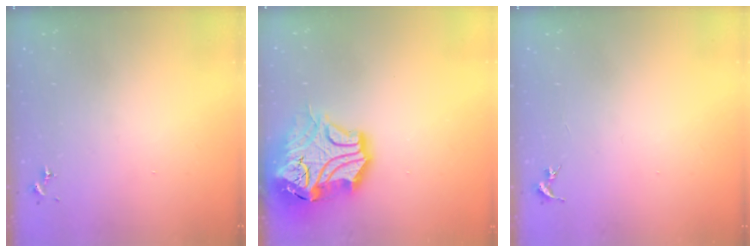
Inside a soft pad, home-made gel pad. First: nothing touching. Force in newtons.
{"total": 19.5, "press": 19.3, "slide": 2.9}
{"total": 0.0}